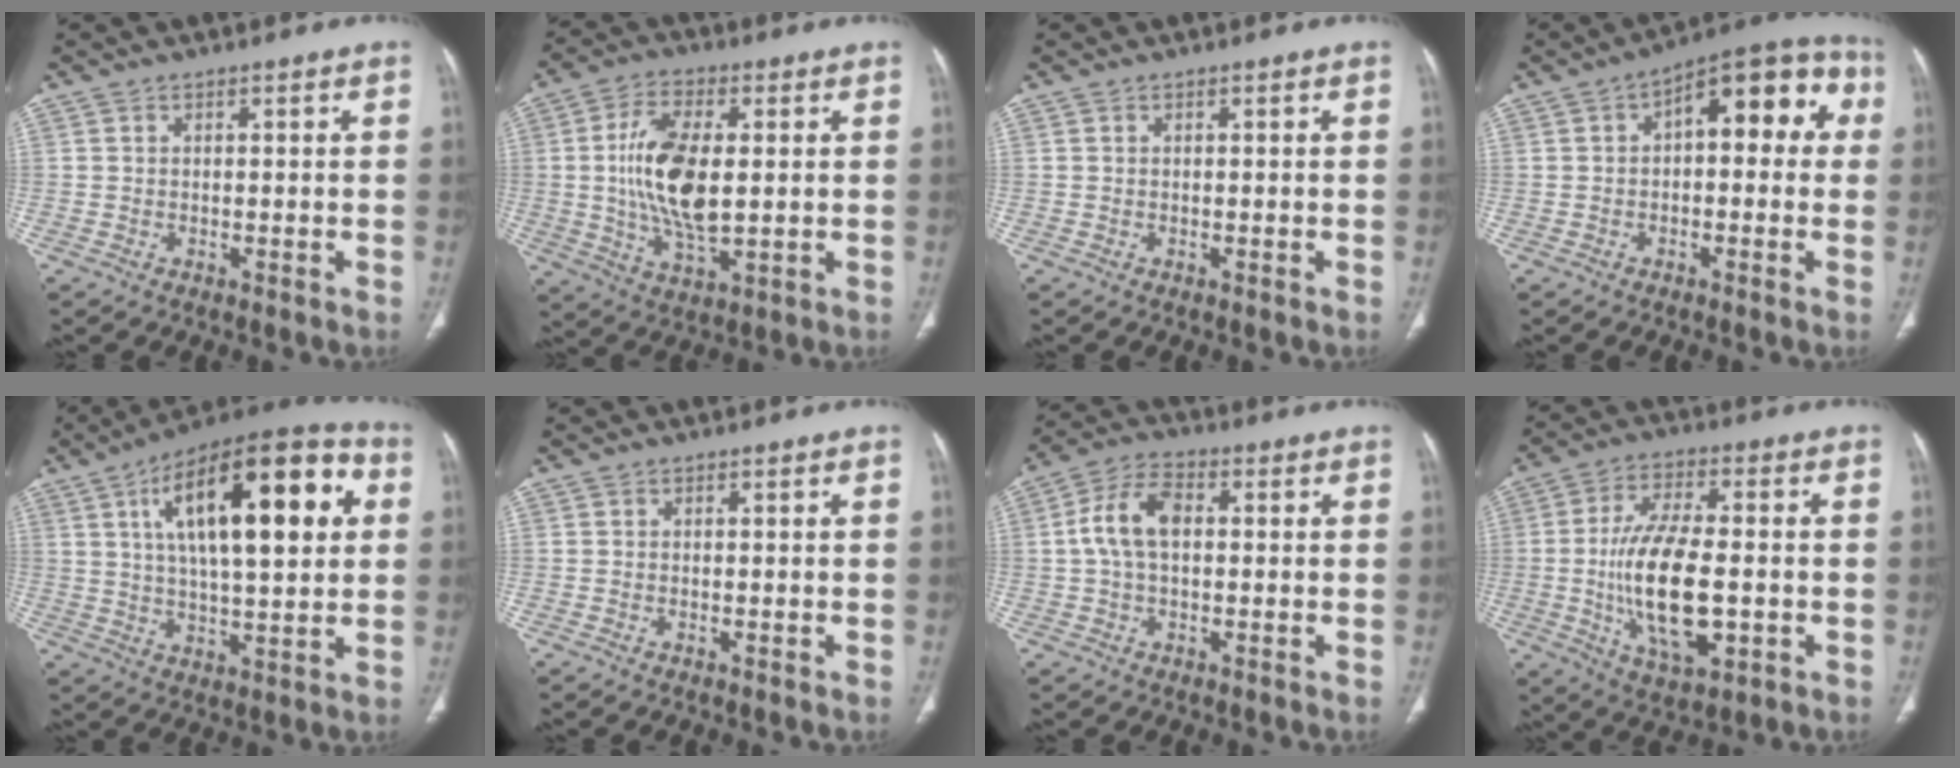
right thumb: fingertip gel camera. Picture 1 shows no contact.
{"total": 14.2, "force": [0.8, 6.7, 12.4], "torque": [-0.238, -0.008, 0.018]}
{"total": 0.0}
{"total": 14.5, "force": [2.6, 7.1, 12.3], "torque": [-0.119, 0.045, 0.025]}
{"total": 24.7, "force": [6.8, 9.3, 21.9], "torque": [-0.325, 0.015, 0.097]}
{"total": 0.0}
{"total": 8.5, "force": [0.7, 5.1, 6.8], "torque": [-0.137, 0.024, 0.008]}
{"total": 17.1, "force": [-2.3, 7.6, 15.1], "torque": [-0.273, 0.000, -0.035]}